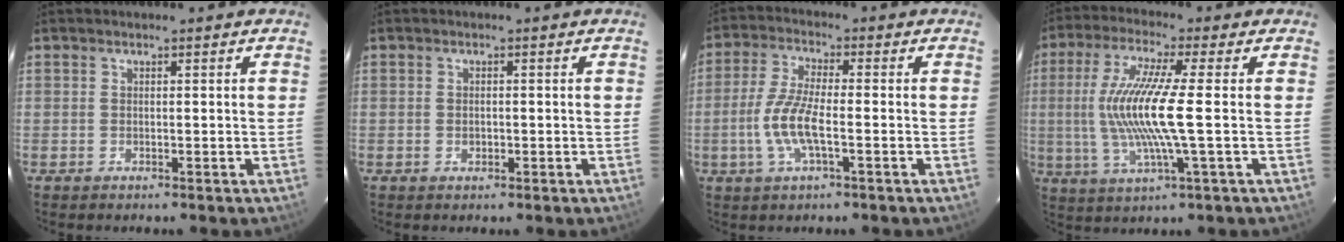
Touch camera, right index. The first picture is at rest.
{"total": 1.2, "force": [-0.3, 0.9, 0.7], "torque": [-0.013, 0.002, -0.005]}
{"total": 8.5, "force": [-2.2, 1.9, 7.9], "torque": [-0.172, -0.001, -0.046]}
{"total": 13.1, "force": [-0.4, 0.2, 13.1], "torque": [-0.260, -0.008, -0.005]}